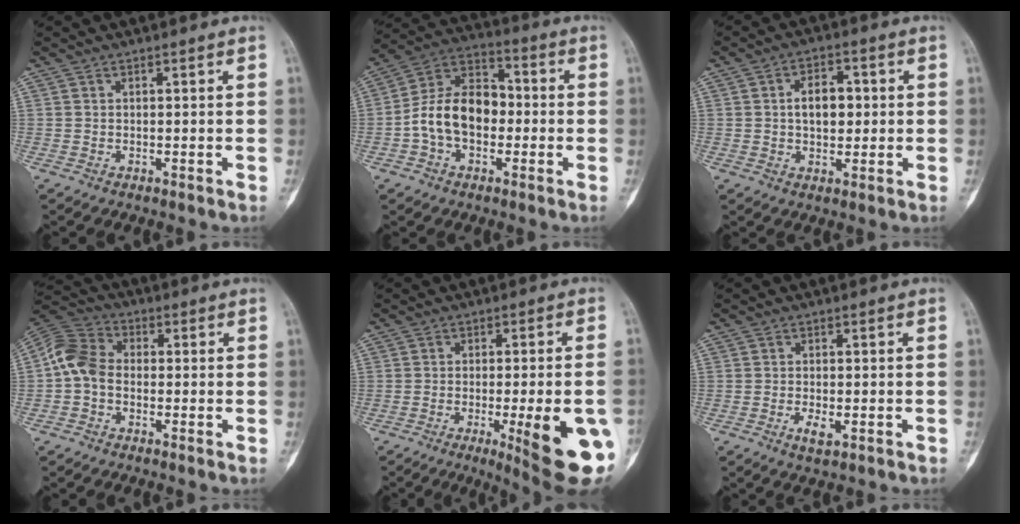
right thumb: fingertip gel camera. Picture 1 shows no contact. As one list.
[{"total": 13.6, "force": [-2.0, 9.3, 9.7], "torque": [-0.157, 0.044, -0.047]}, {"total": 7.0, "force": [0.6, 4.4, 5.4], "torque": [-0.060, 0.007, 0.008]}, {"total": 8.5, "force": [-0.8, 6.5, 5.4], "torque": [-0.097, 0.025, -0.031]}, {"total": 17.2, "force": [-5.5, 3.7, 15.8], "torque": [-0.159, -0.001, -0.057]}, {"total": 2.9, "force": [-1.1, 1.2, 2.4], "torque": [-0.045, -0.002, -0.018]}]